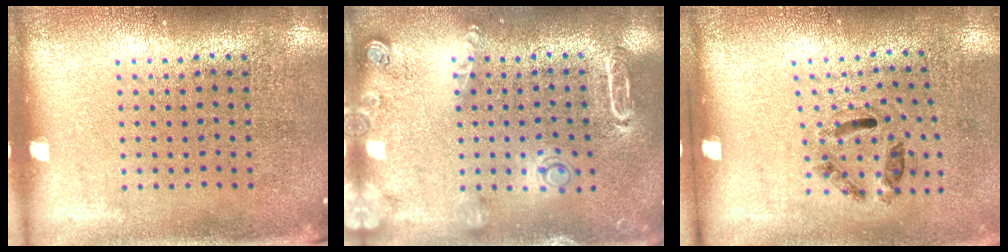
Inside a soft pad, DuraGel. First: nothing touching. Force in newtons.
{"total": 1.8, "press": 1.8, "slide": 0.3}
{"total": 1.3, "press": 0.6, "slide": 1.1}